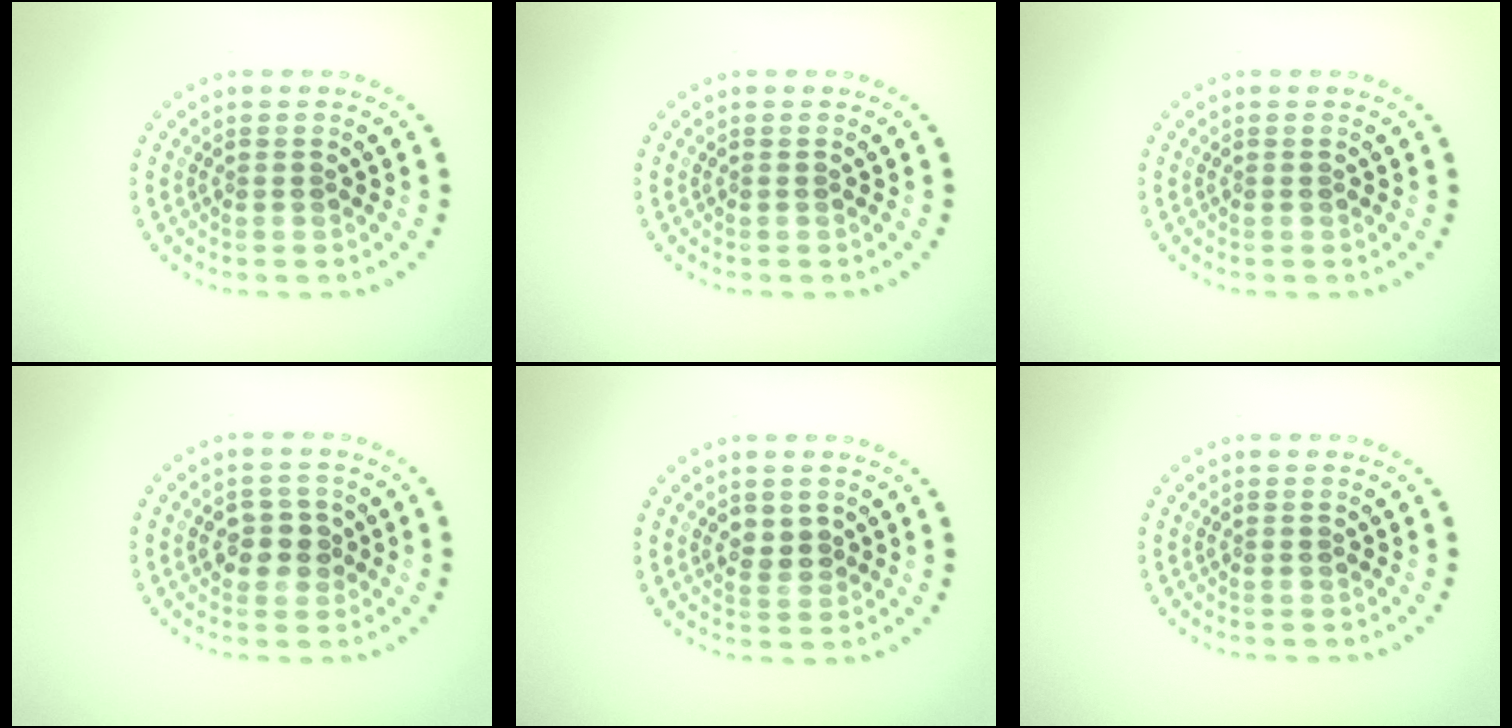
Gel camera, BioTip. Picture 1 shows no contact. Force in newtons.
{"total": 0.0}
{"total": 0.0}
{"total": 2.6, "press": 2.6, "slide": 0.3}
{"total": 1.7, "press": 1.6, "slide": 0.6}
{"total": 0.0}